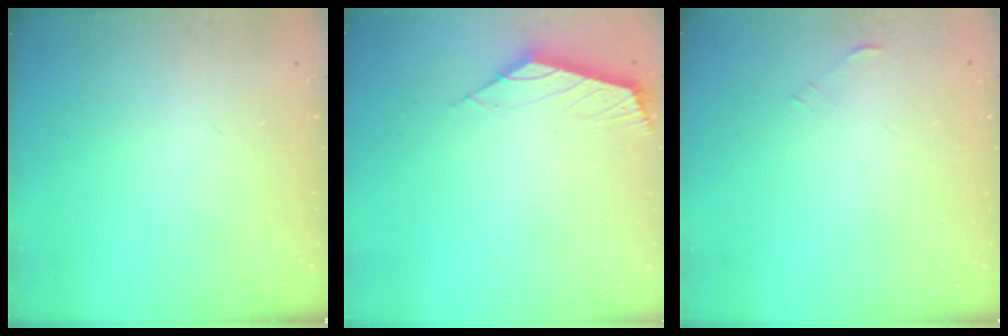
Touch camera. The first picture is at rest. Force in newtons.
{"total": 2.5, "press": 2.5, "slide": 0.6}
{"total": 0.7, "press": 0.6, "slide": 0.4}